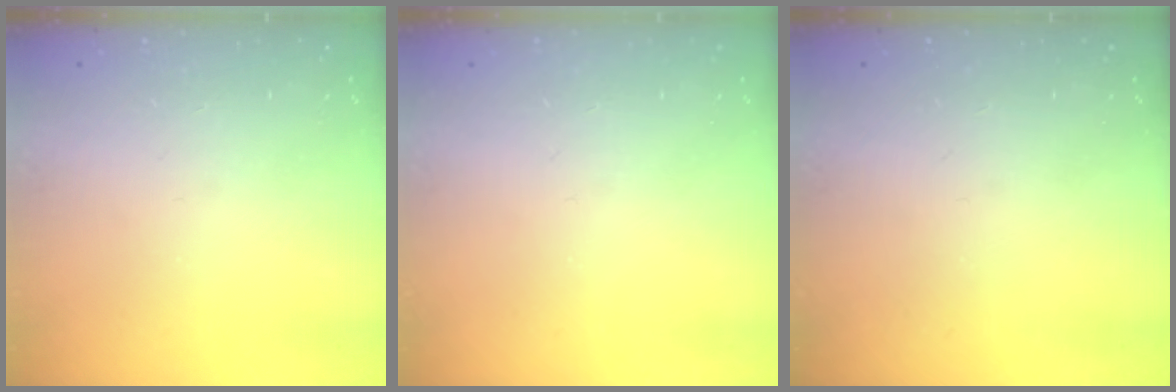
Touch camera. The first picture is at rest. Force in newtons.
{"total": 0.0}
{"total": 0.0}